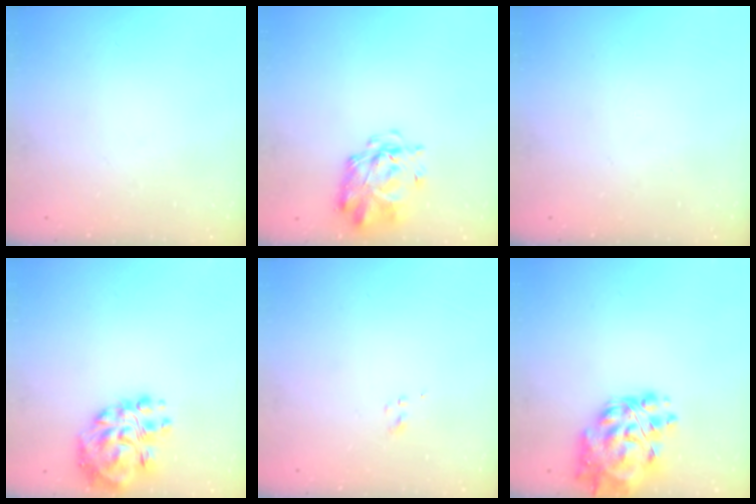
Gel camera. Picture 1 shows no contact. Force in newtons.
{"total": 2.9, "press": 2.8, "slide": 0.8}
{"total": 0.0}
{"total": 12.2, "press": 11.8, "slide": 3.0}
{"total": 0.7, "press": 0.7, "slide": 0.3}
{"total": 15.7, "press": 14.8, "slide": 5.0}